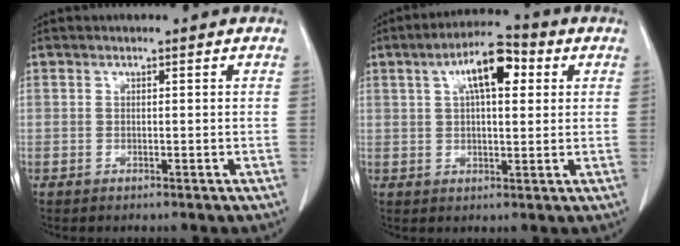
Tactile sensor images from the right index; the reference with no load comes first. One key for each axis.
{"total": 9.0, "fx": 3.2, "fy": 2.9, "fz": 7.9, "tx": -0.139, "ty": 0.026, "tz": 0.051}